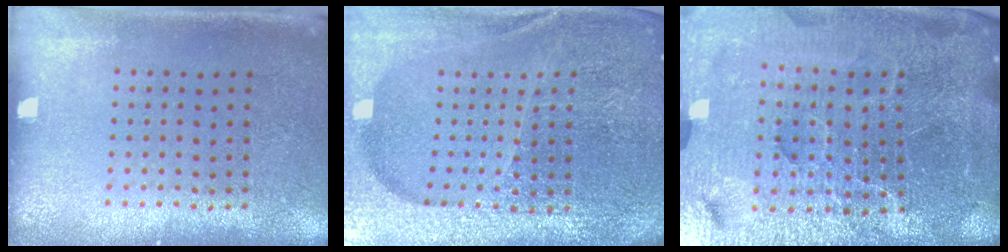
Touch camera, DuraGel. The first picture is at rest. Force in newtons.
{"total": 5.7, "press": 5.1, "slide": 2.5}
{"total": 7.0, "press": 6.1, "slide": 3.3}